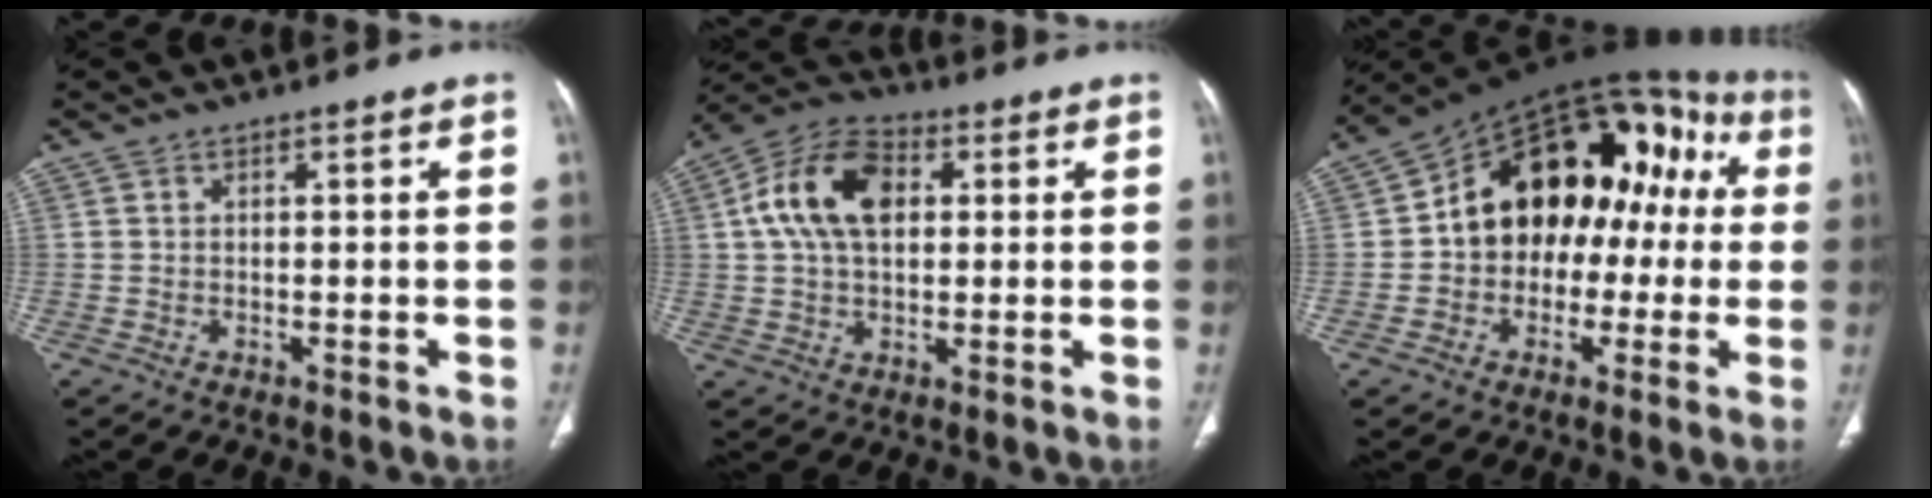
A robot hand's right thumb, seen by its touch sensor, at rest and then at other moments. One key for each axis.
{"total": 13.5, "fx": 2.8, "fy": 8.5, "fz": 10.1, "tx": -0.180, "ty": 0.019, "tz": 0.042}
{"total": 21.8, "fx": 0.9, "fy": 14.9, "fz": 16.0, "tx": -0.178, "ty": 0.061, "tz": 0.007}